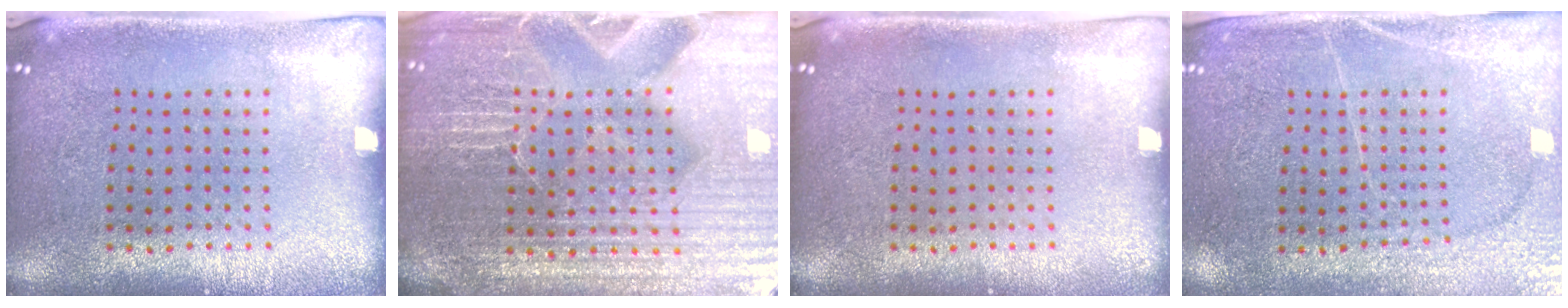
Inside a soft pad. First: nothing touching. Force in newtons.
{"total": 5.5, "press": 5.1, "slide": 2.2}
{"total": 0.0}
{"total": 2.9, "press": 2.7, "slide": 1.1}